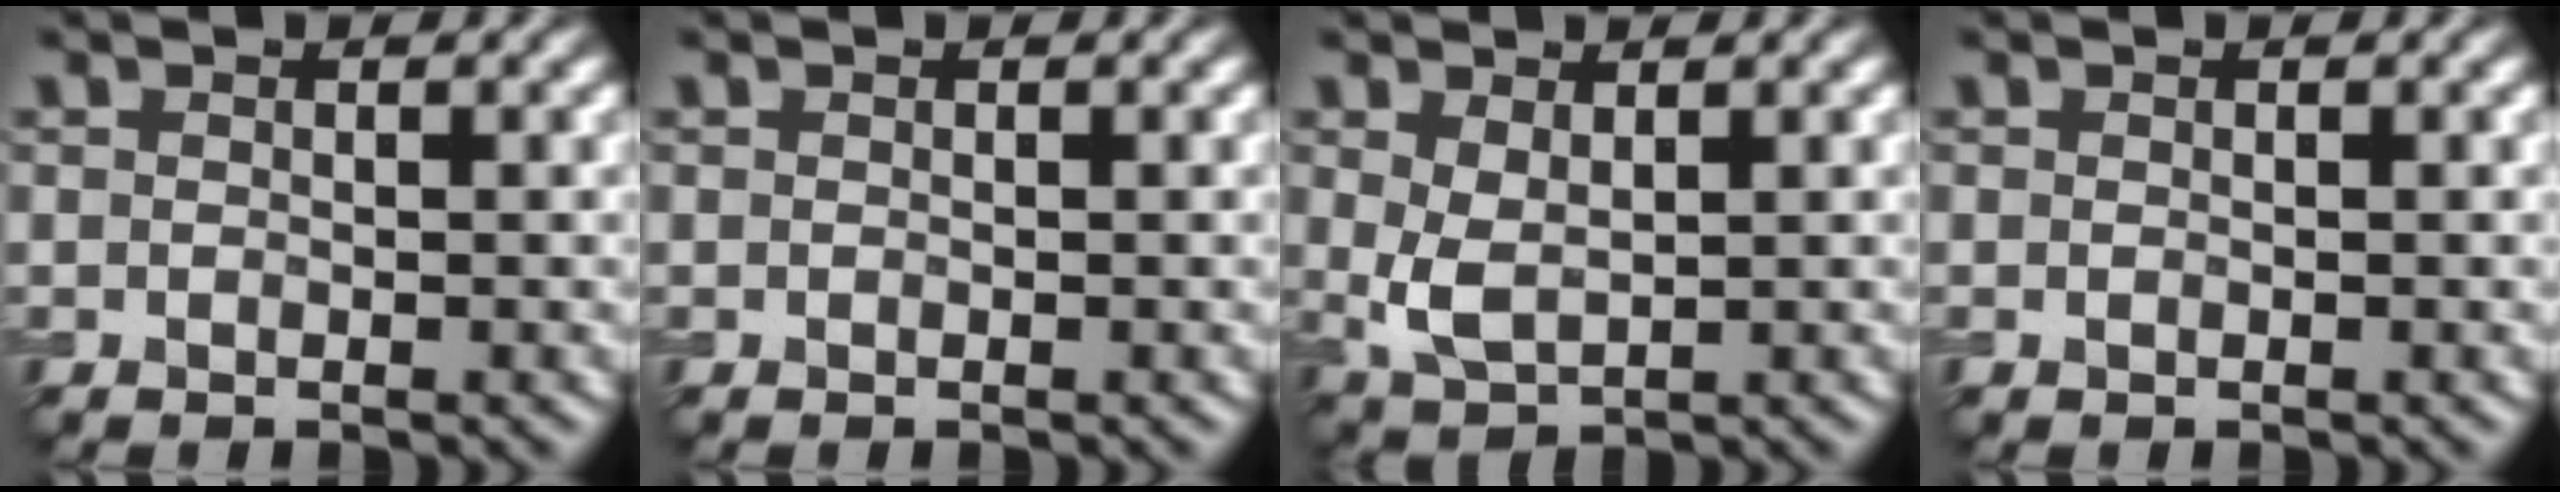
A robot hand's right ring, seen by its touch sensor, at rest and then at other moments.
{"total": 0.0}
{"total": 2.5, "force": [0.7, 1.3, 2.1], "torque": [-0.050, -0.003, 0.019]}
{"total": 0.0}